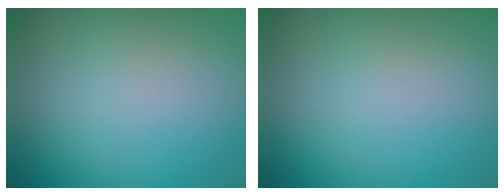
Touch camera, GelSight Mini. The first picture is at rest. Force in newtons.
{"total": 0.0}